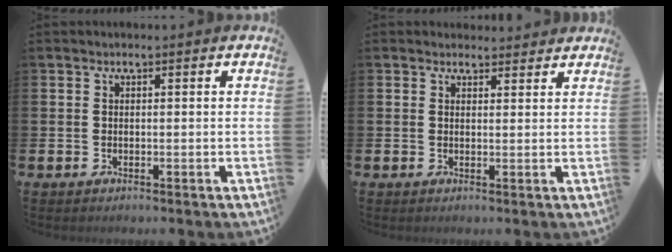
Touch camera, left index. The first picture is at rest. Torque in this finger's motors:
{"motor_torque": [0.88, -1.27, 0.18, 0.00]}